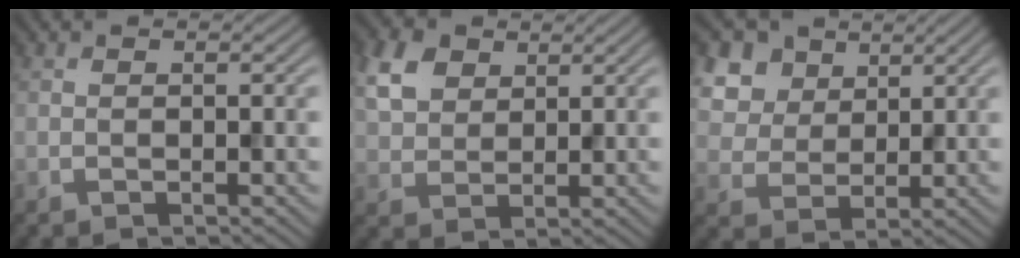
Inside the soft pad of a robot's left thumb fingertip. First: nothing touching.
{"total": 5.9, "force": [2.7, 4.1, 3.2], "torque": [-0.087, 0.009, 0.055]}
{"total": 8.6, "force": [4.3, 6.3, 3.9], "torque": [-0.150, 0.004, 0.094]}